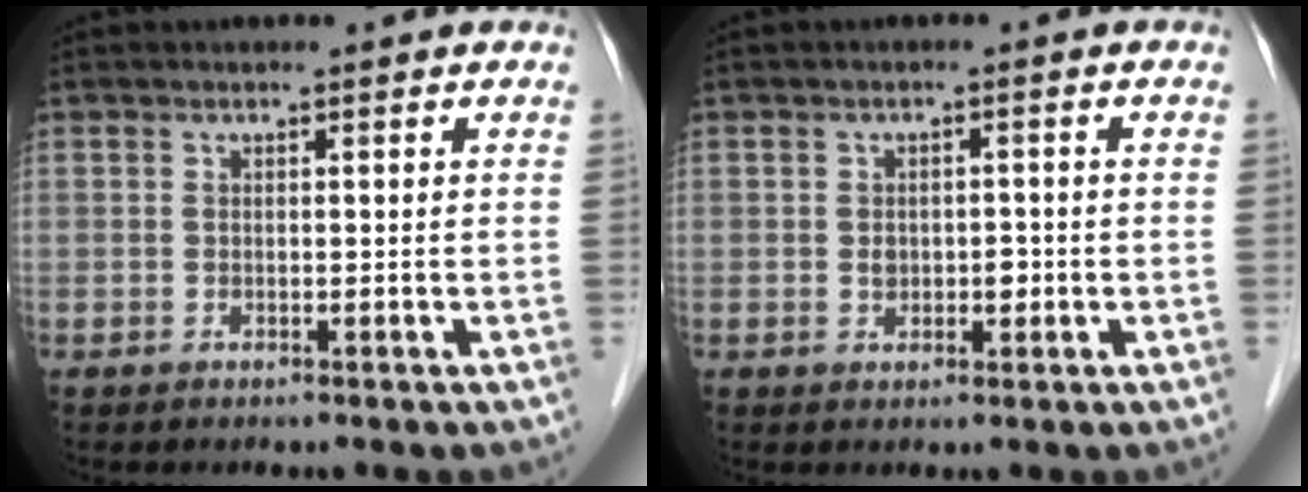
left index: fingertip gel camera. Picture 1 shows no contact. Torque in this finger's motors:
{"motor_torque": [0.04, 0.02, 0.04, 0.00]}